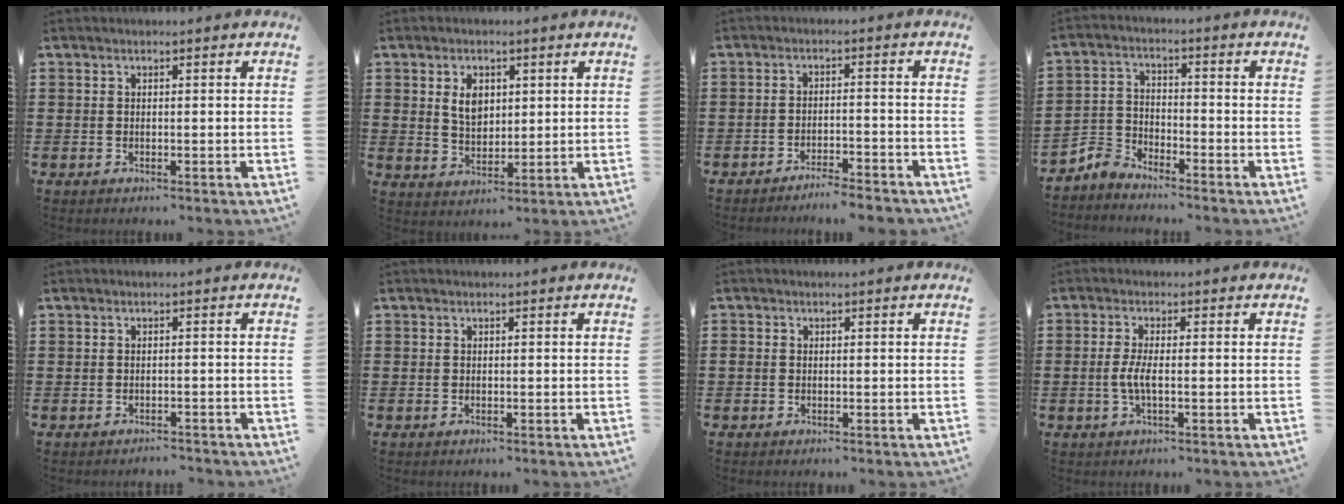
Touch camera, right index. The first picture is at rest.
{"total": 4.8, "force": [1.5, 3.2, 3.3], "torque": [-0.067, 0.009, 0.024]}
{"total": 3.2, "force": [-3.2, -0.1, 0.7], "torque": [-0.015, 0.001, -0.066]}
{"total": 4.2, "force": [-4.1, 1.0, 0.4], "torque": [-0.027, 0.002, -0.089]}
{"total": 1.2, "force": [-1.2, 0.2, -0.1], "torque": [-0.003, 0.003, -0.027]}
{"total": 0.0}
{"total": 0.8, "force": [-0.3, 0.7, 0.3], "torque": [-0.006, 0.002, -0.006]}
{"total": 3.5, "force": [-0.8, 0.8, 3.3], "torque": [-0.081, -0.007, -0.022]}